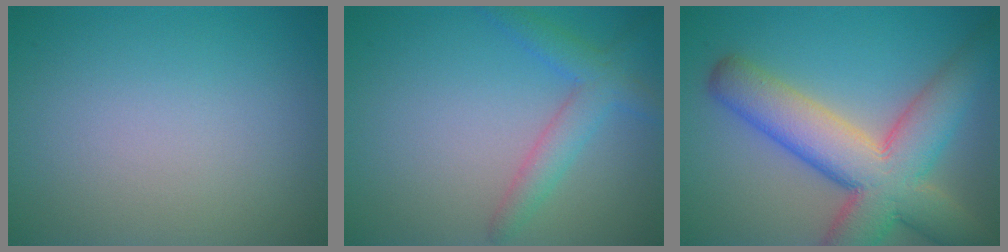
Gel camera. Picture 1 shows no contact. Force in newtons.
{"total": 2.2, "press": 2.2, "slide": 0.2}
{"total": 10.5, "press": 10.5, "slide": 0.8}